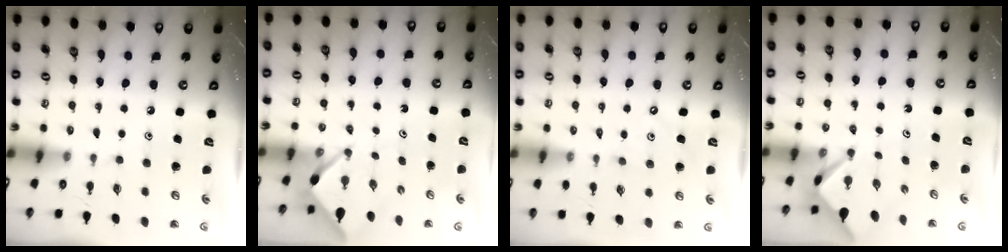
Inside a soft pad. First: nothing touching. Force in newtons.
{"total": 2.6, "press": 2.5, "slide": 0.3}
{"total": 4.1, "press": 4.1, "slide": 0.3}
{"total": 2.9, "press": 2.9, "slide": 0.4}